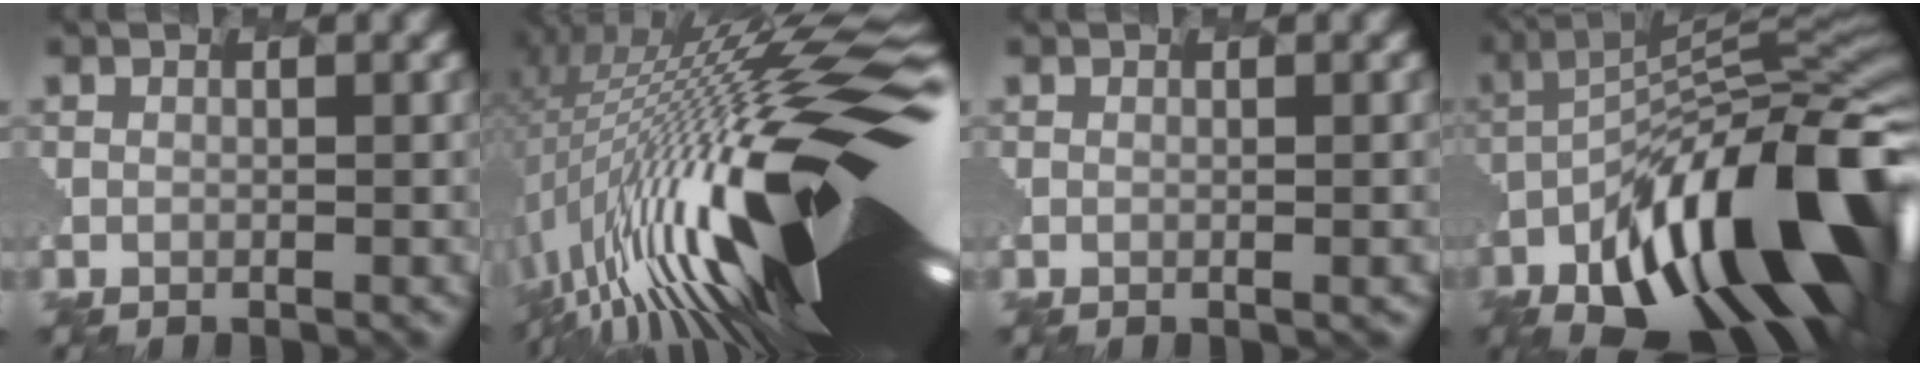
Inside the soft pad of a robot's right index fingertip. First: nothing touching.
{"total": 20.1, "force": [-0.6, 5.0, 19.5], "torque": [-0.326, 0.013, -0.026]}
{"total": 1.6, "force": [-0.2, 0.7, 1.5], "torque": [-0.003, 0.003, -0.002]}
{"total": 16.2, "force": [-7.7, 6.6, 12.6], "torque": [-0.199, 0.003, -0.135]}